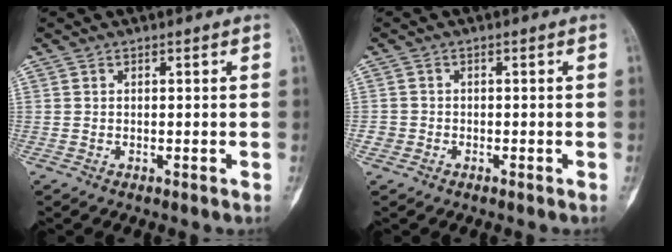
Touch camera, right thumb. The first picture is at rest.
{"total": 1.3, "force": [-0.7, 1.1, 0.1], "torque": [0.004, 0.005, -0.018]}